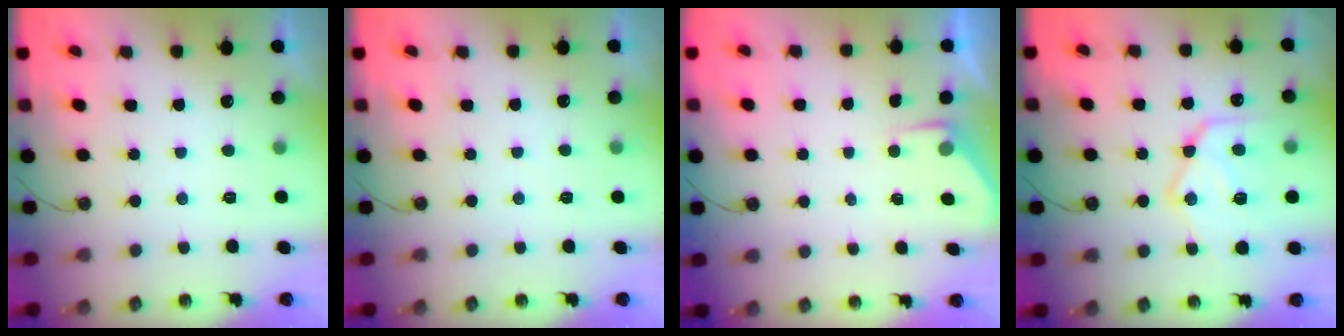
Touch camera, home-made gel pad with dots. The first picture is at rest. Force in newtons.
{"total": 2.9, "press": 2.9, "slide": 0.5}
{"total": 2.8, "press": 2.8, "slide": 0.5}
{"total": 18.1, "press": 18.0, "slide": 1.6}